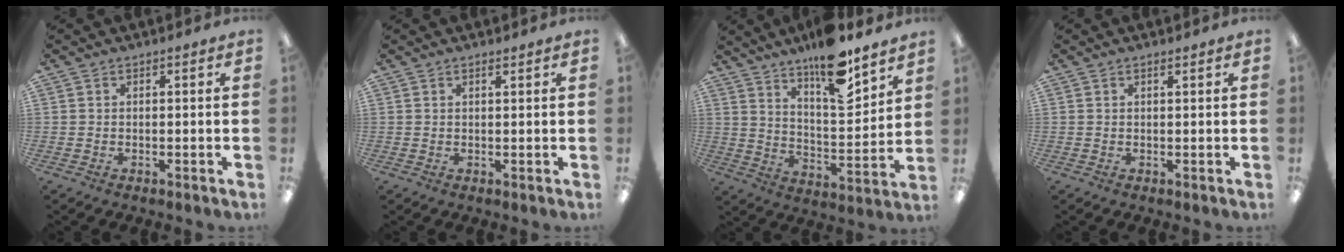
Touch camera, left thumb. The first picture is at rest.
{"total": 1.0, "force": [0.8, 0.1, 0.5], "torque": [-0.011, 0.000, 0.015]}
{"total": 15.2, "force": [12.0, 4.1, 8.3], "torque": [-0.133, -0.078, 0.202]}
{"total": 0.7, "force": [0.6, 0.1, 0.4], "torque": [-0.008, 0.001, 0.010]}